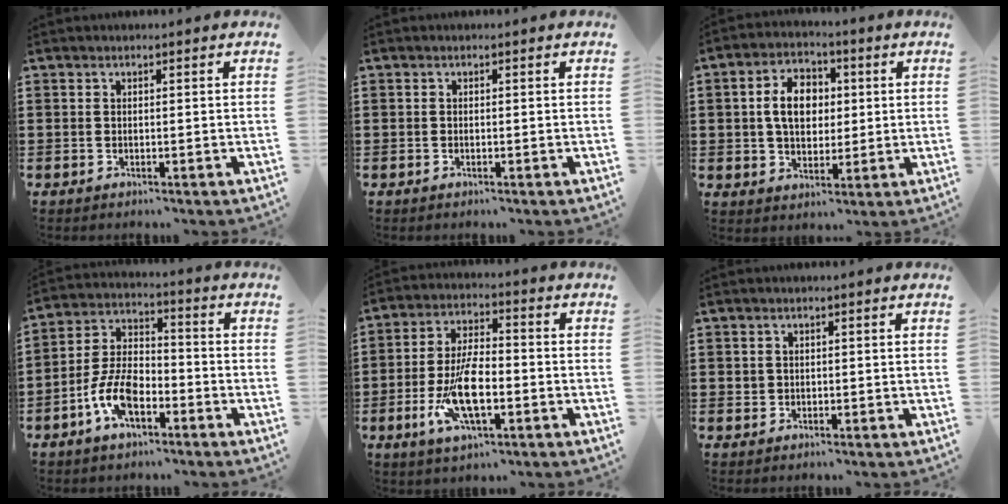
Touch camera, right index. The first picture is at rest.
{"total": 0.0}
{"total": 7.5, "force": [0.8, 5.3, 5.3], "torque": [-0.107, 0.011, 0.006]}
{"total": 8.6, "force": [-4.0, 4.5, 6.2], "torque": [-0.142, 0.006, -0.079]}
{"total": 10.4, "force": [-3.0, 4.0, 9.1], "torque": [-0.196, -0.011, -0.057]}
{"total": 0.9, "force": [0.2, 0.9, 0.2], "torque": [-0.005, 0.006, 0.003]}